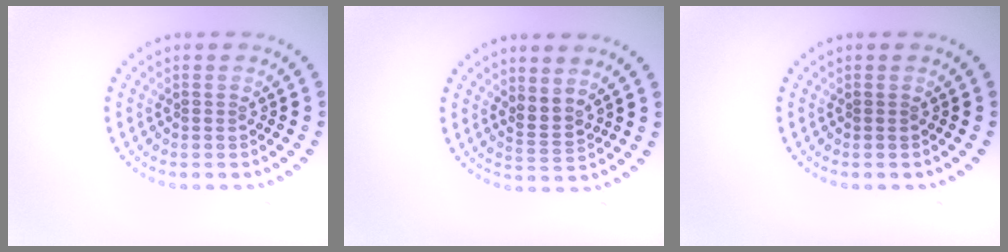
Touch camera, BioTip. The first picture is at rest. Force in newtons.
{"total": 2.0, "press": 1.4, "slide": 1.4}
{"total": 0.0}